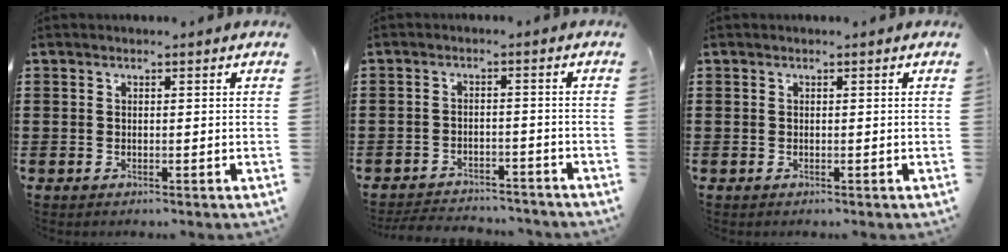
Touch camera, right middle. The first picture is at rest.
{"total": 3.3, "force": [-3.3, 0.4, 0.1], "torque": [-0.007, 0.003, -0.071]}
{"total": 0.0}